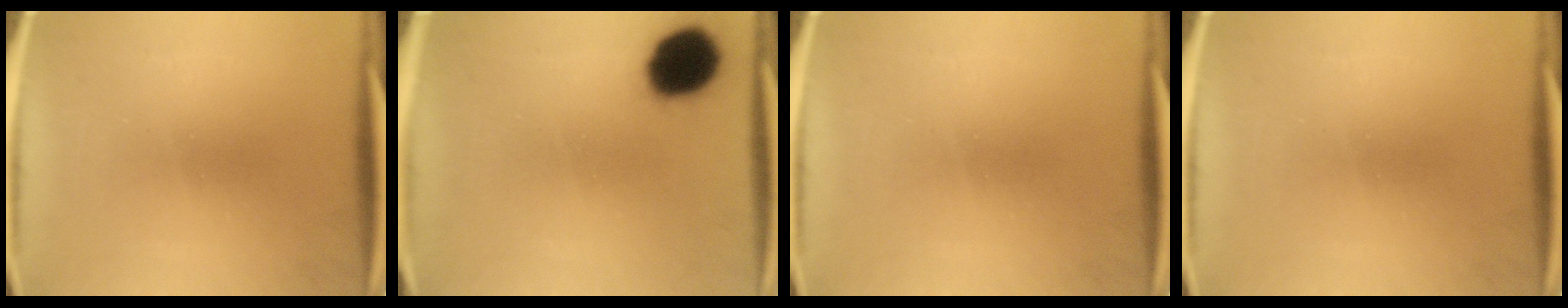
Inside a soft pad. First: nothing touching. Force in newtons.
{"total": 13.5}
{"total": 0.0}
{"total": 0.0}